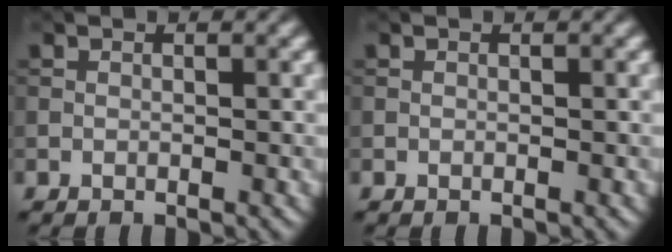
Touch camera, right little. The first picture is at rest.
{"total": 0.0}